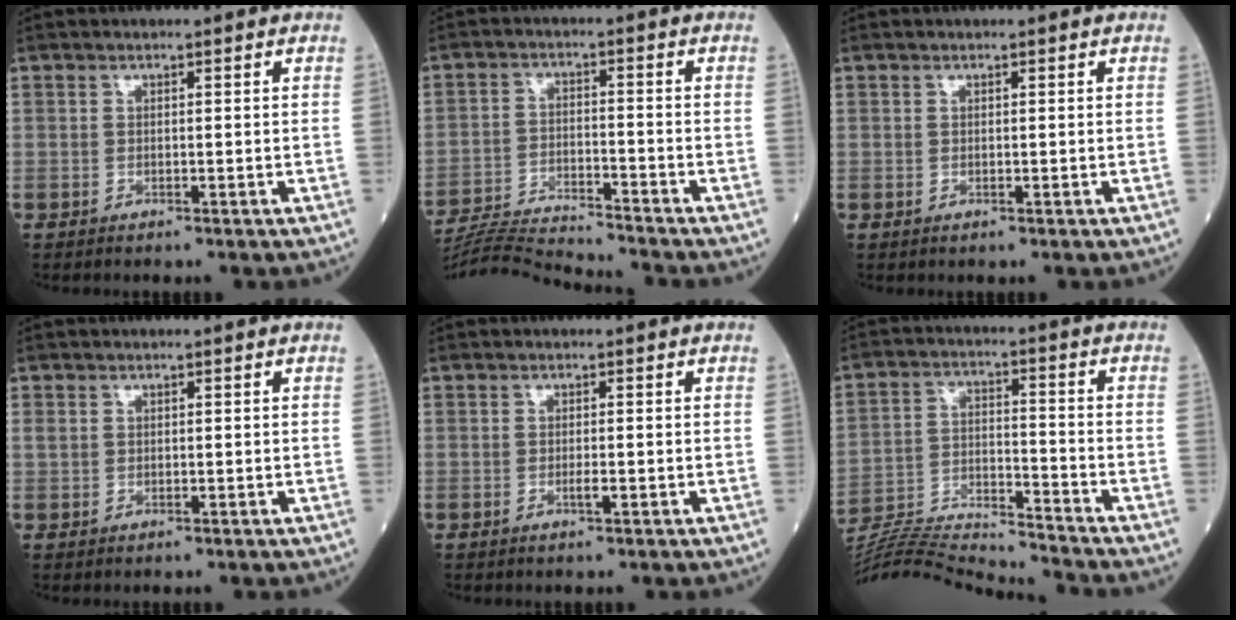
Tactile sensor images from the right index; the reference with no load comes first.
{"total": 10.7, "force": [-10.4, -1.7, 1.8], "torque": [-0.029, -0.004, -0.183]}
{"total": 0.0}
{"total": 0.9, "force": [0.3, 0.7, 0.3], "torque": [-0.007, 0.009, 0.006]}
{"total": 1.1, "force": [-0.4, 0.1, 1.0], "torque": [-0.022, -0.001, -0.007]}
{"total": 15.1, "force": [-14.7, -1.9, 2.9], "torque": [-0.056, 0.005, -0.253]}